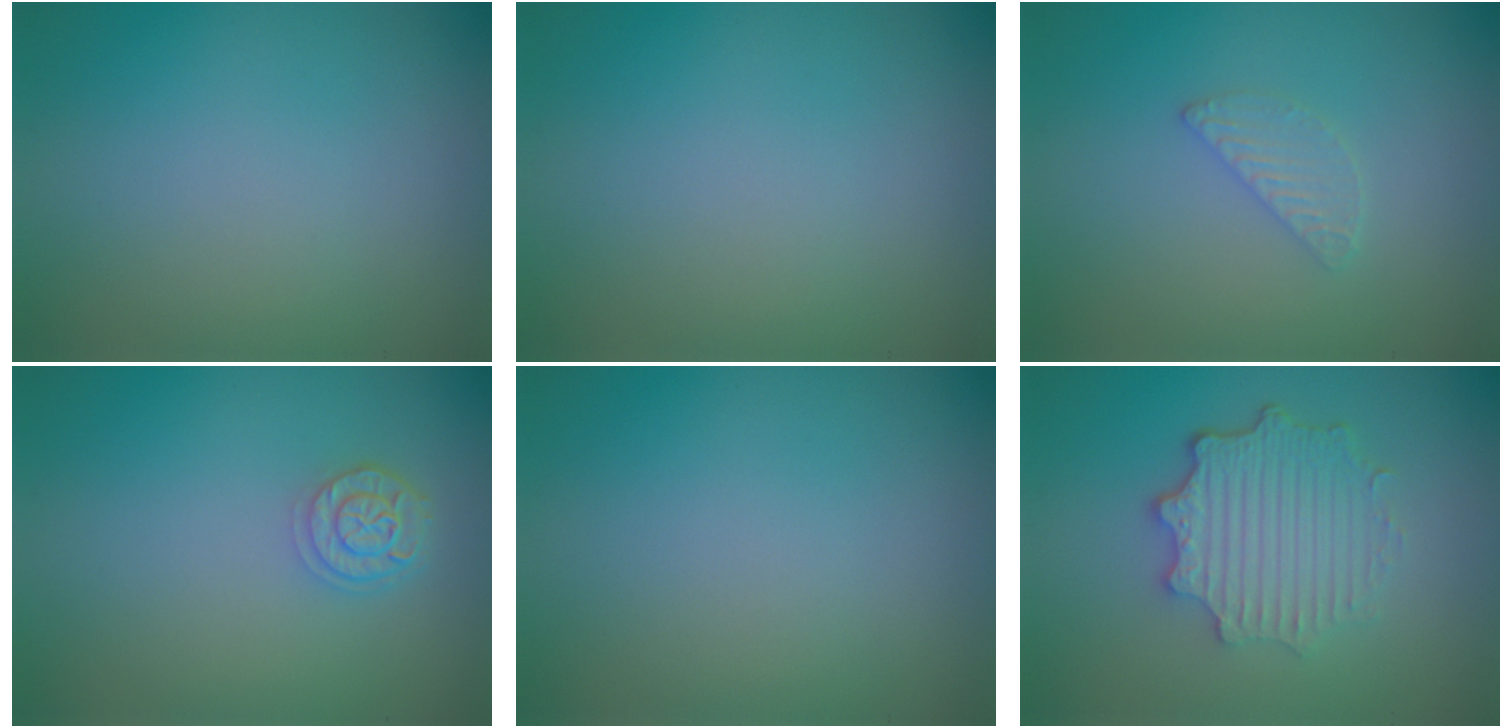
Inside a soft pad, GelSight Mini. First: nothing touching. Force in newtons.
{"total": 0.0}
{"total": 1.5, "press": 1.5, "slide": 0.2}
{"total": 2.5, "press": 2.1, "slide": 1.4}
{"total": 0.0}
{"total": 4.8, "press": 3.8, "slide": 3.1}